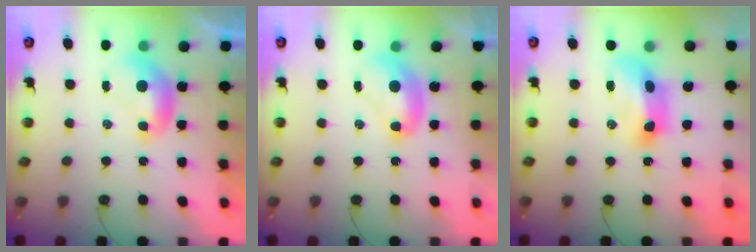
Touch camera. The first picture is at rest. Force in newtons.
{"total": 2.6, "press": 2.6, "slide": 0.1}
{"total": 9.1, "press": 9.1, "slide": 0.8}